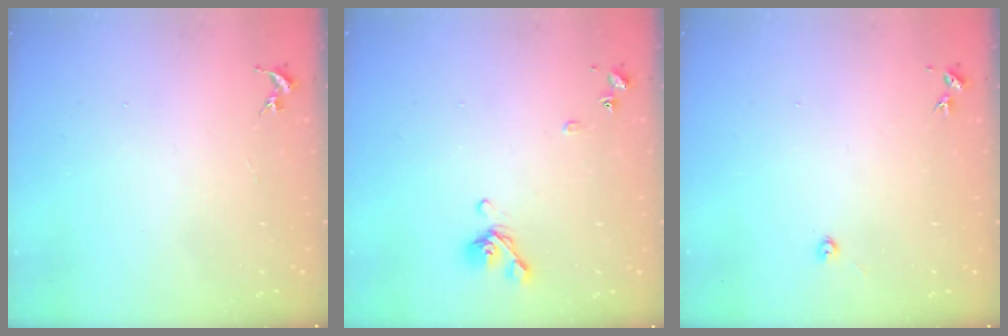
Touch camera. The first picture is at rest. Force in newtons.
{"total": 8.6, "press": 8.4, "slide": 1.4}
{"total": 2.2, "press": 2.2, "slide": 0.3}